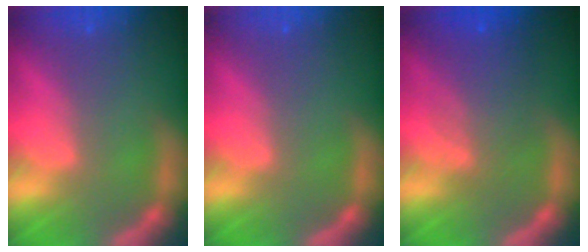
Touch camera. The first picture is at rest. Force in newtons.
{"total": 0.0}
{"total": 5.1}